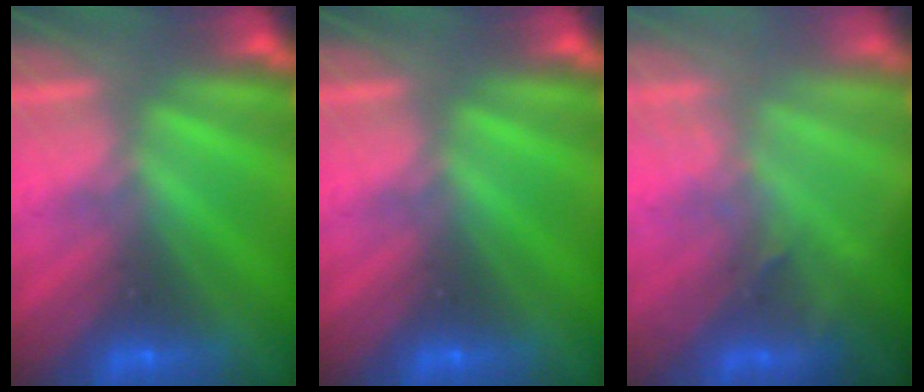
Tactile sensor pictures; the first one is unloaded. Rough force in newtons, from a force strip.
{"total": 0.0}
{"total": 2.7}